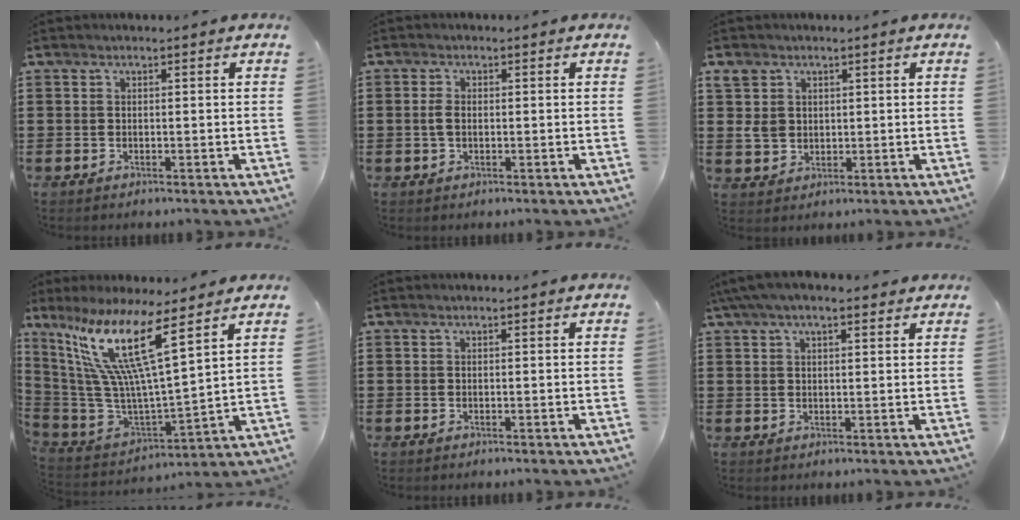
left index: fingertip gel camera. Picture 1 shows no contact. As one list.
[{"total": 2.3, "force": [-0.1, 1.3, 1.8], "torque": [-0.045, 0.002, -0.005]}, {"total": 4.1, "force": [1.2, 3.6, 1.6], "torque": [-0.053, 0.010, 0.018]}, {"total": 14.3, "force": [8.4, 1.8, 11.5], "torque": [-0.274, -0.067, 0.131]}, {"total": 0.0}, {"total": 4.3, "force": [2.8, 1.4, 3.0], "torque": [-0.064, 0.008, 0.050]}]